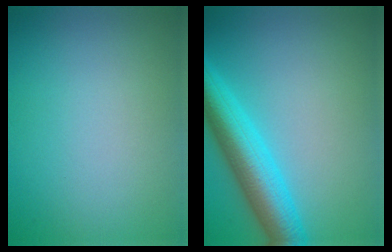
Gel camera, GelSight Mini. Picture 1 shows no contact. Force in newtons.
{"total": 6.7, "press": 6.7, "slide": 0.2}